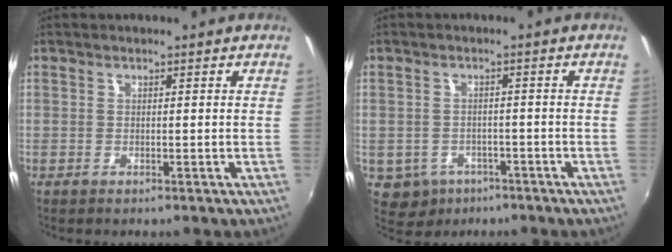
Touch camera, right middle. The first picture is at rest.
{"total": 6.3, "force": [-3.2, 5.1, 1.8], "torque": [-0.050, -0.006, -0.038]}